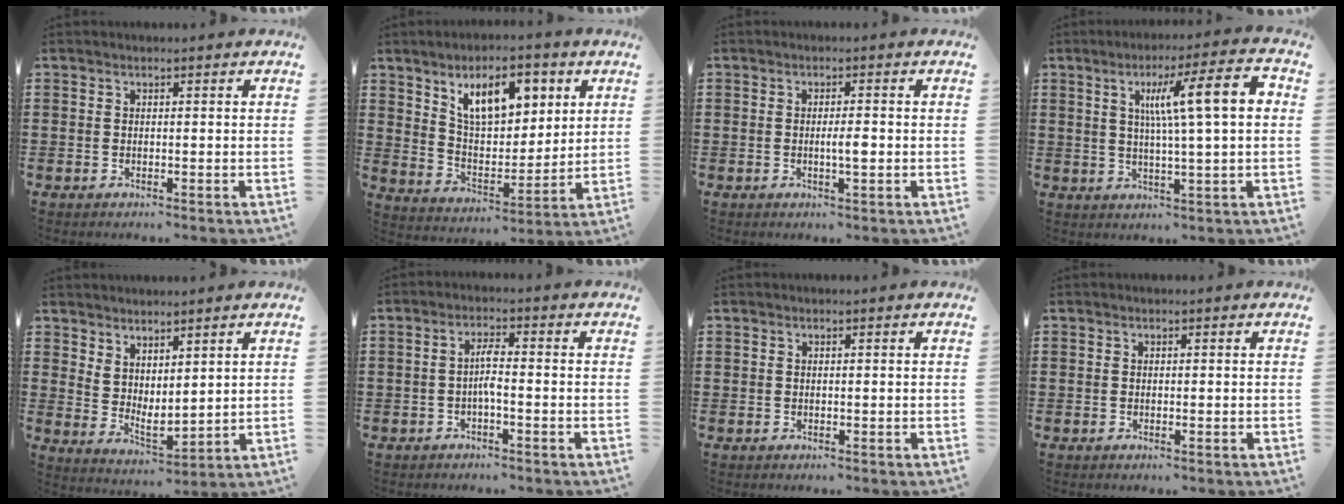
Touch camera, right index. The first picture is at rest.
{"total": 10.0, "force": [5.8, 4.9, 6.5], "torque": [-0.126, -0.005, 0.100]}
{"total": 2.4, "force": [-0.4, 0.3, 2.4], "torque": [-0.051, -0.005, -0.010]}
{"total": 11.3, "force": [2.6, 1.0, 10.9], "torque": [-0.193, 0.001, 0.033]}
{"total": 3.1, "force": [3.0, 0.9, 0.3], "torque": [-0.019, -0.017, 0.054]}
{"total": 2.9, "force": [-0.9, 0.4, 2.7], "torque": [-0.057, 0.001, -0.021]}
{"total": 0.0}
{"total": 0.0}